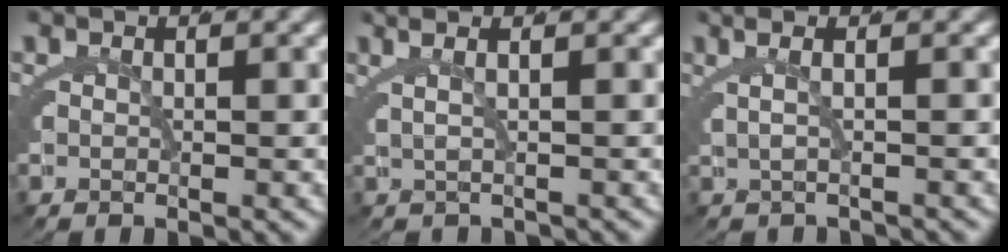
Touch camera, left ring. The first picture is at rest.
{"total": 2.6, "force": [0.9, 0.7, 2.3], "torque": [-0.030, 0.019, 0.014]}
{"total": 2.2, "force": [0.1, 0.4, 2.2], "torque": [-0.031, 0.017, 0.000]}